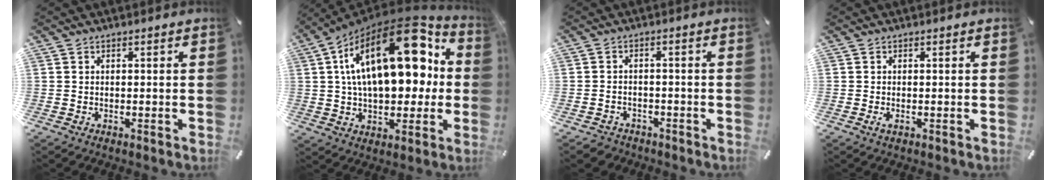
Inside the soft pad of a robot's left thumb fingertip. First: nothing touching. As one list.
[{"total": 25.7, "force": [7.9, 13.7, 20.3], "torque": [-0.344, -0.037, 0.125]}, {"total": 2.6, "force": [-1.9, 1.7, 0.4], "torque": [-0.015, 0.011, -0.042]}, {"total": 0.9, "force": [0.0, 0.1, 0.9], "torque": [-0.016, -0.004, 0.001]}]